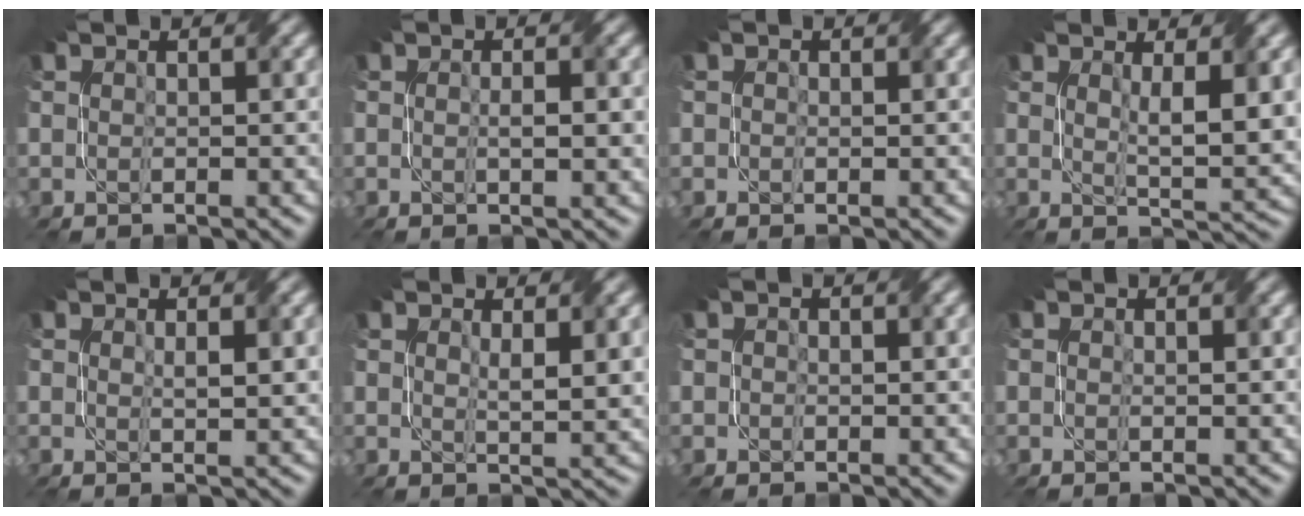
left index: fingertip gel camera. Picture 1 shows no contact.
{"total": 2.3, "force": [0.0, 0.3, 2.3], "torque": [-0.038, 0.000, 0.000]}
{"total": 0.7, "force": [0.1, 0.5, 0.5], "torque": [-0.004, -0.002, 0.000]}
{"total": 5.0, "force": [1.3, 1.0, 4.7], "torque": [-0.082, -0.009, 0.027]}
{"total": 2.0, "force": [0.5, 0.2, 1.9], "torque": [-0.029, 0.001, 0.011]}
{"total": 2.7, "force": [1.0, 0.5, 2.5], "torque": [-0.044, -0.001, 0.021]}
{"total": 0.9, "force": [0.3, 0.5, 0.6], "torque": [-0.009, 0.002, 0.004]}
{"total": 0.7, "force": [0.2, -0.1, 0.7], "torque": [-0.011, -0.001, 0.001]}